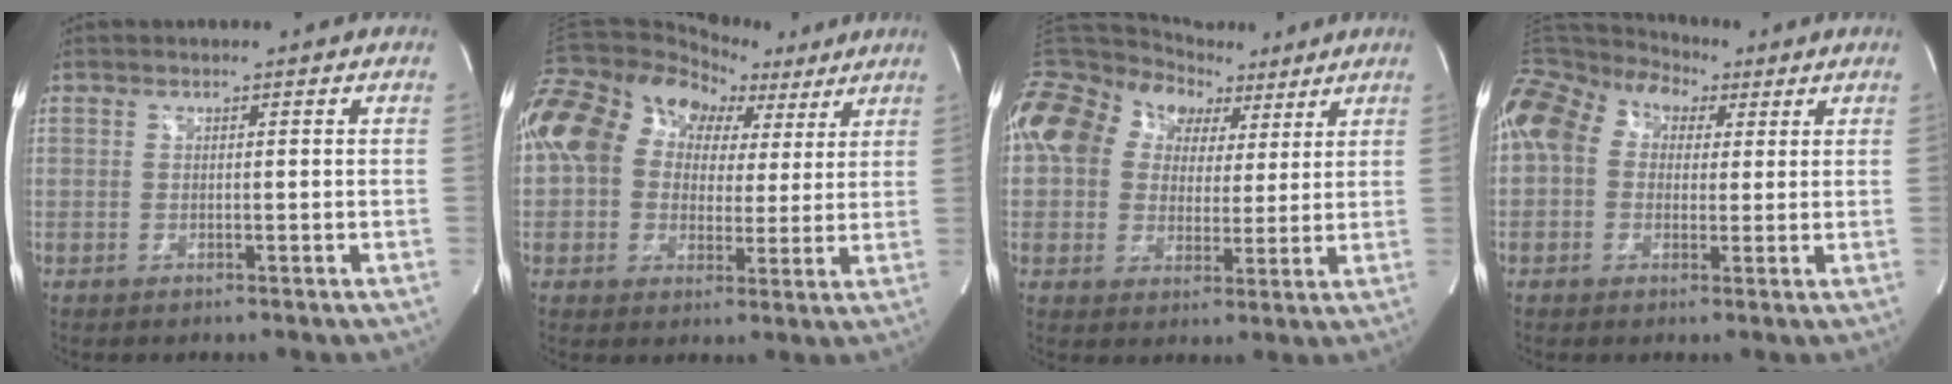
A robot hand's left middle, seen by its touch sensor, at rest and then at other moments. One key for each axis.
{"total": 23.4, "fx": 8.5, "fy": 17.5, "fz": 13.0, "tx": -0.280, "ty": 0.121, "tz": 0.150}
{"total": 18.1, "fx": 7.2, "fy": 13.4, "fz": 9.8, "tx": -0.209, "ty": 0.088, "tz": 0.125}
{"total": 15.6, "fx": 4.9, "fy": 11.1, "fz": 9.8, "tx": -0.222, "ty": 0.078, "tz": 0.082}